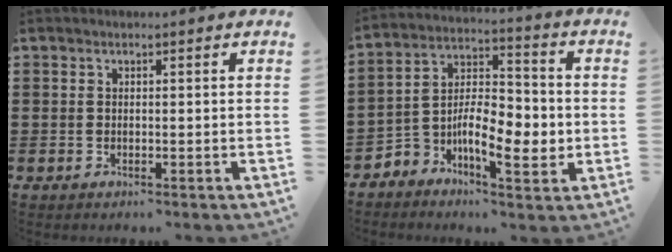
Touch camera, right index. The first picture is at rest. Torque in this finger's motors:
{"motor_torque": [1.16, -0.61, 0.35, 0.16]}